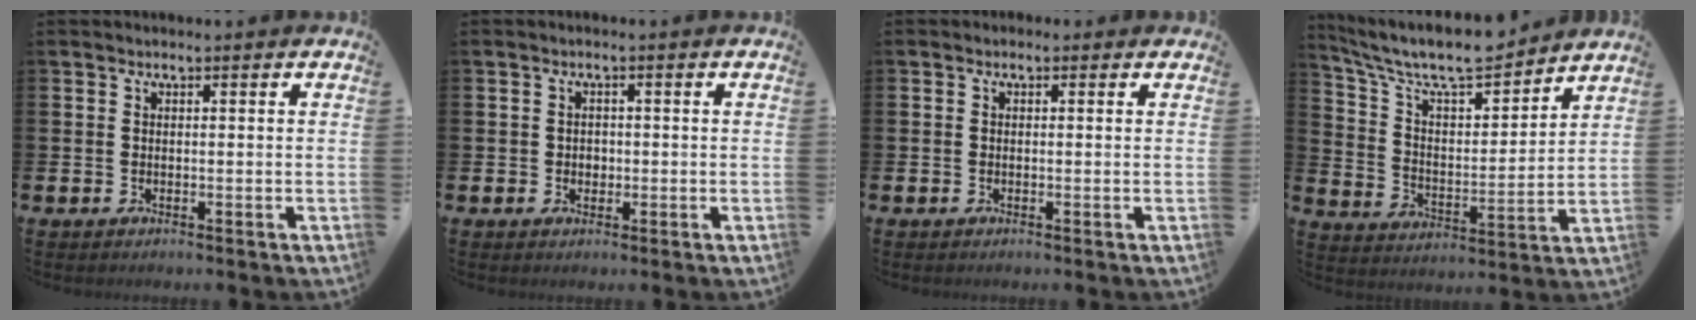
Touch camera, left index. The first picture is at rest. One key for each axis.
{"total": 1.2, "fx": 0.0, "fy": 1.1, "fz": 0.4, "tx": 0.006, "ty": 0.002, "tz": -0.006}
{"total": 0.5, "fx": -0.2, "fy": 0.5, "fz": 0.1, "tx": 0.000, "ty": 0.004, "tz": -0.006}
{"total": 9.0, "fx": 8.2, "fy": 2.0, "fz": 3.1, "tx": -0.104, "ty": -0.054, "tz": 0.143}